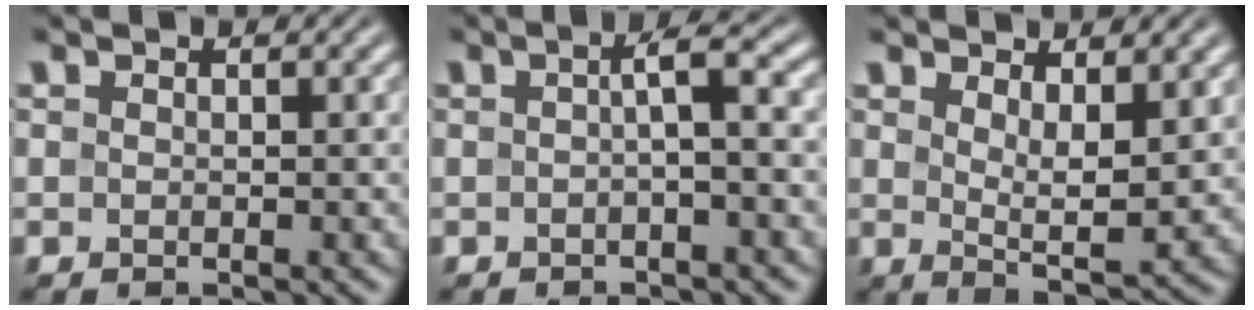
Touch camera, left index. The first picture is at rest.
{"total": 2.6, "force": [0.0, 0.4, 2.6], "torque": [-0.044, 0.010, -0.004]}
{"total": 4.4, "force": [1.9, 1.3, 3.7], "torque": [-0.064, -0.015, 0.036]}